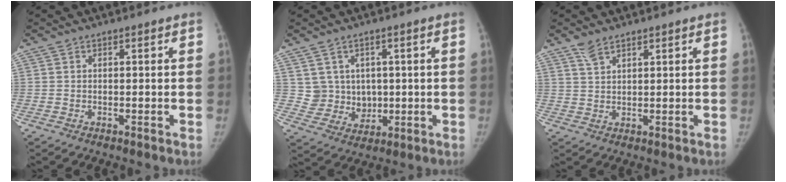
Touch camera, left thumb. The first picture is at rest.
{"total": 6.8, "force": [1.5, 6.3, 2.0], "torque": [0.001, -0.007, 0.039]}
{"total": 2.9, "force": [2.2, 1.1, 1.4], "torque": [-0.027, -0.002, 0.049]}